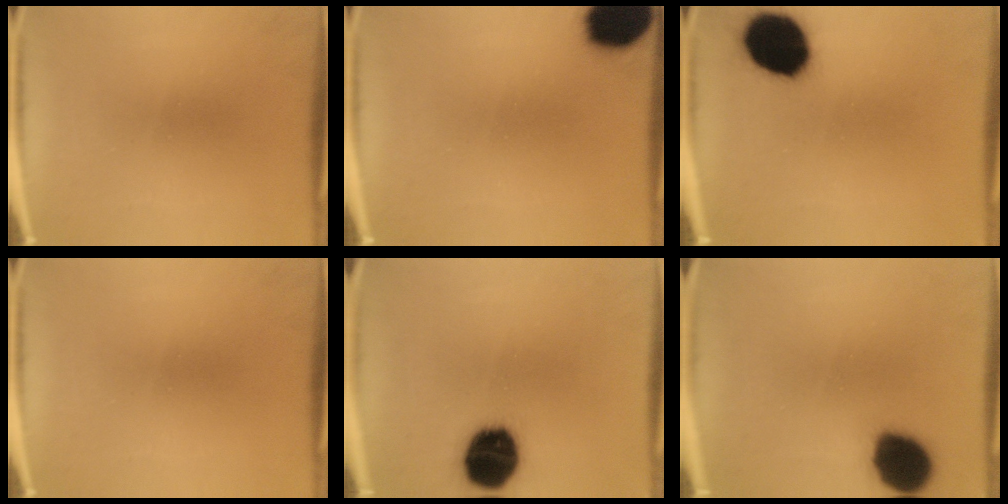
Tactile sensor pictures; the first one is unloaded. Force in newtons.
{"total": 17.2}
{"total": 18.5}
{"total": 0.0}
{"total": 16.1}
{"total": 13.9}